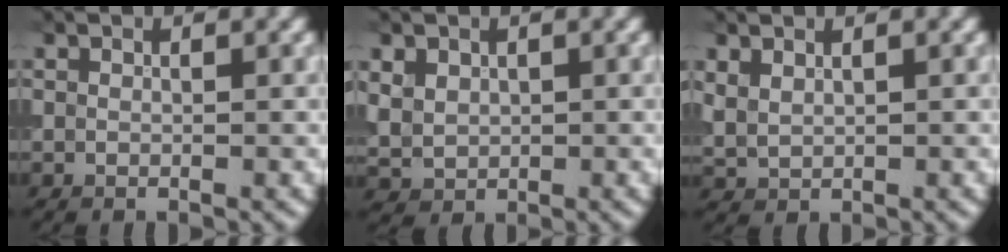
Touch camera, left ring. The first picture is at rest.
{"total": 2.2, "force": [0.7, 1.8, 1.0], "torque": [-0.029, -0.004, 0.015]}
{"total": 1.4, "force": [0.9, 0.7, 0.8], "torque": [-0.024, -0.001, 0.023]}